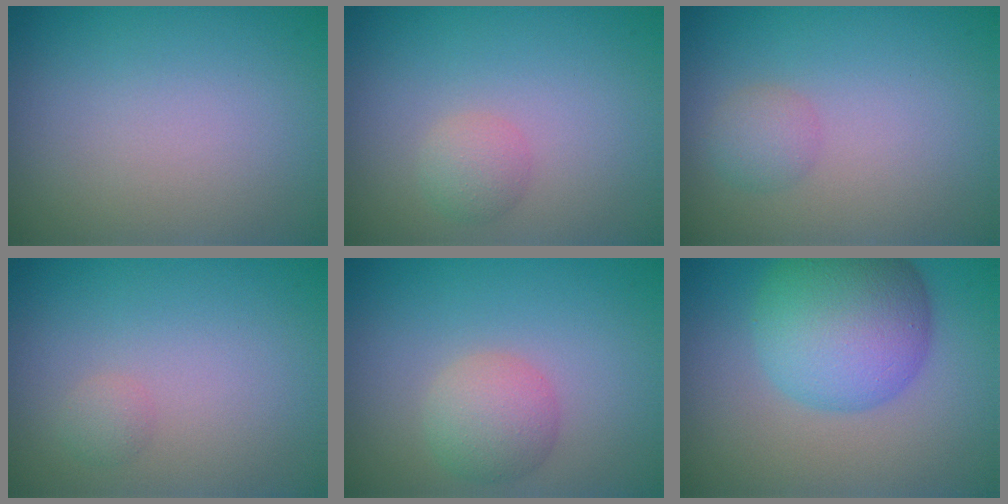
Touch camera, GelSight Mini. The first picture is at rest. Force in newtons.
{"total": 1.6, "press": 1.6, "slide": 0.0}
{"total": 1.5, "press": 1.5, "slide": 0.0}
{"total": 0.8, "press": 0.8, "slide": 0.0}
{"total": 3.0, "press": 3.0, "slide": 0.2}
{"total": 8.6, "press": 8.6, "slide": 0.1}